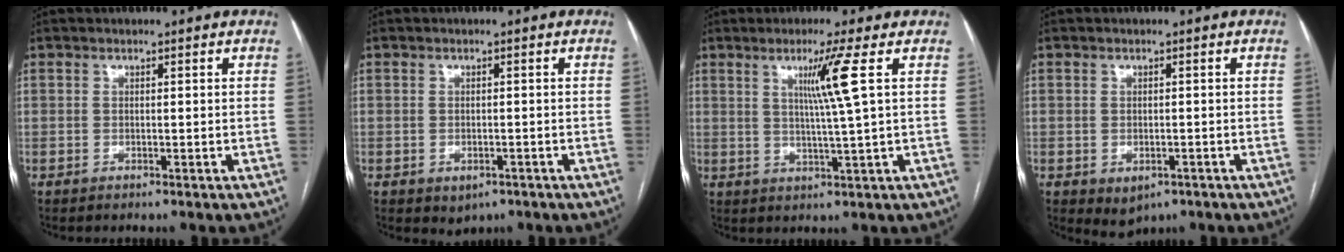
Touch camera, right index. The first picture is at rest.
{"total": 2.5, "force": [-1.3, 1.8, 1.2], "torque": [-0.011, 0.000, -0.005]}
{"total": 6.1, "force": [2.0, -2.0, 5.5], "torque": [-0.103, -0.010, 0.041]}
{"total": 3.2, "force": [-1.5, 2.3, 1.8], "torque": [-0.023, -0.003, -0.007]}